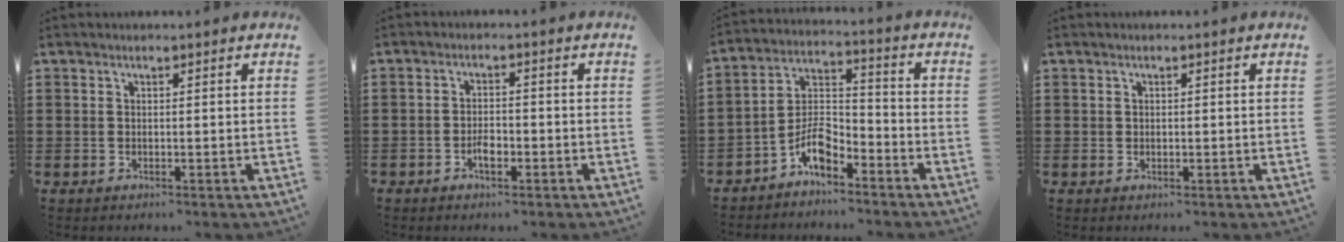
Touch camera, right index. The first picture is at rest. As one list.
[{"total": 2.6, "force": [-1.4, 1.3, 1.7], "torque": [-0.035, -0.001, -0.027]}, {"total": 6.7, "force": [-5.0, 2.5, 3.7], "torque": [-0.078, 0.006, -0.096]}, {"total": 0.5, "force": [0.1, 0.5, 0.1], "torque": [-0.002, 0.004, 0.003]}]